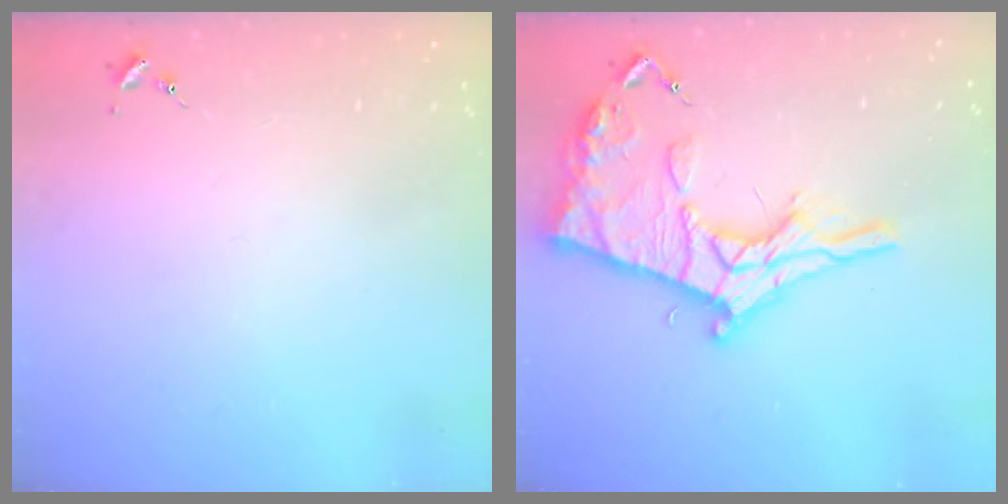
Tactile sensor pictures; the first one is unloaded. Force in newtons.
{"total": 21.2, "press": 21.2, "slide": 1.8}